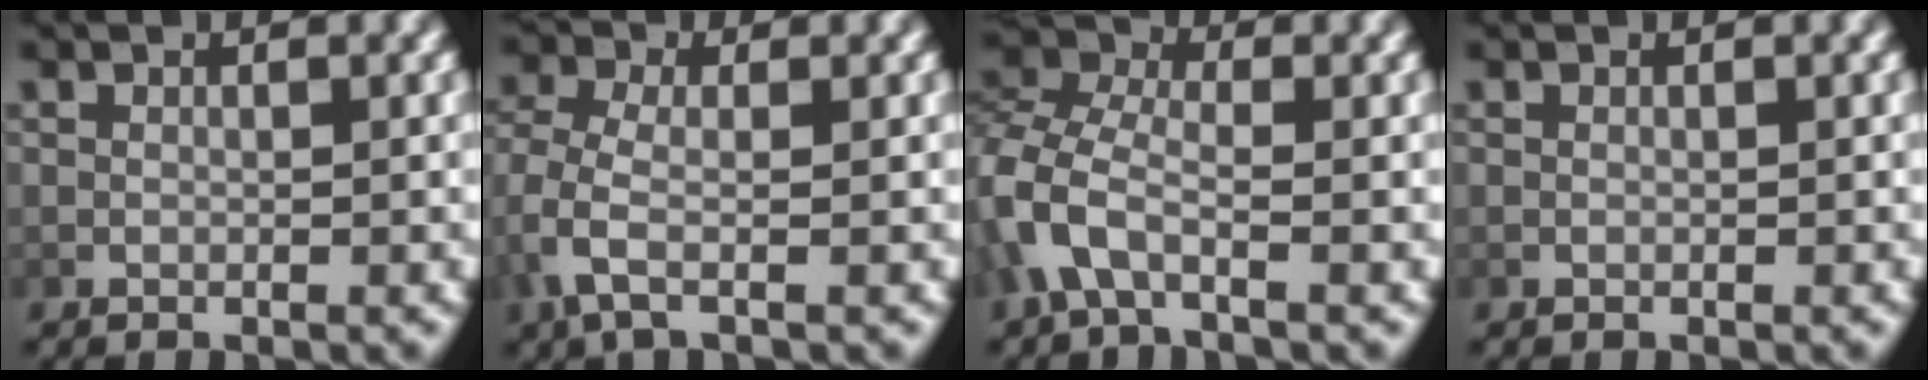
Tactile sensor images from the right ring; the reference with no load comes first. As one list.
[{"total": 2.8, "force": [0.1, 1.3, 2.5], "torque": [-0.079, -0.012, 0.005]}, {"total": 5.4, "force": [-0.5, 4.0, 3.7], "torque": [-0.107, -0.010, -0.010]}, {"total": 0.0}]